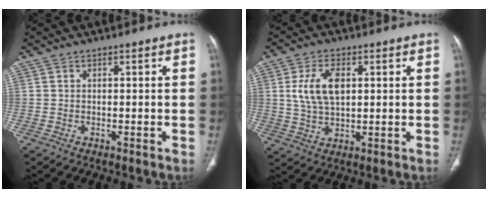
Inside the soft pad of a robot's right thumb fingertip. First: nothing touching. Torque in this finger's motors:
{"motor_torque": [0.76, 2.65, 0.89, 0.01, 0.12]}